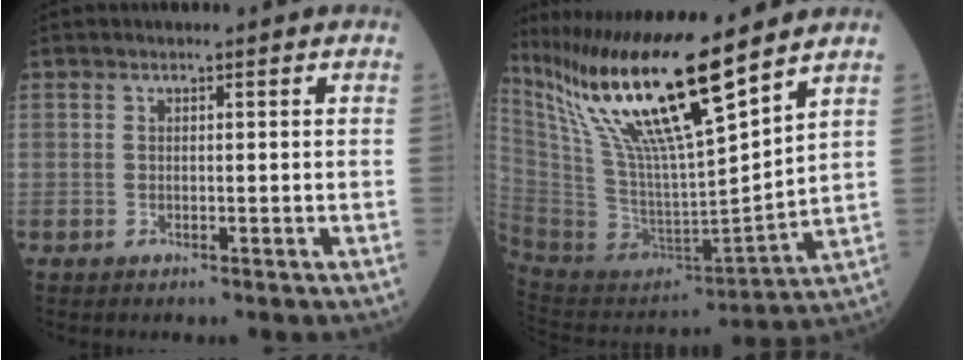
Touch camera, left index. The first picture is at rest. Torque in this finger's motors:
{"motor_torque": [0.94, -0.87, 1.05, 0.21]}